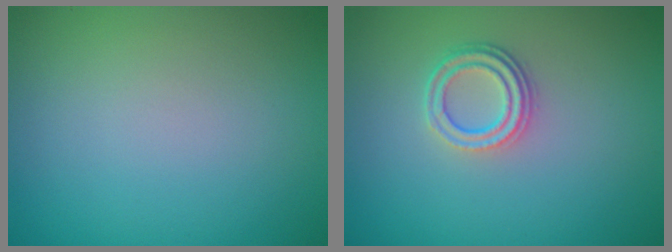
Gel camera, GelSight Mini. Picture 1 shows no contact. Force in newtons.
{"total": 2.8, "press": 2.3, "slide": 1.6}